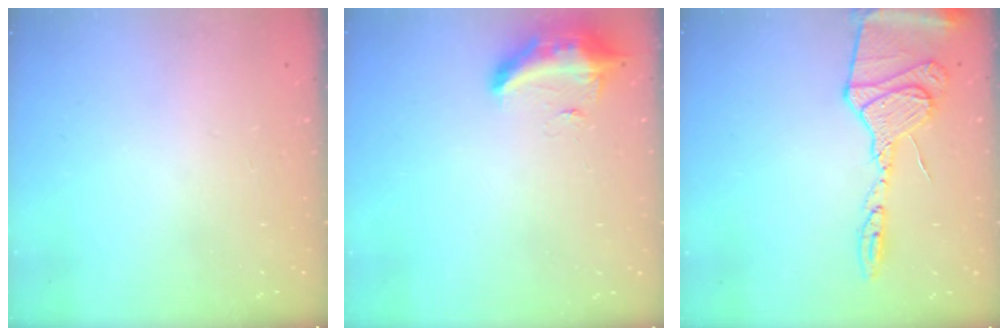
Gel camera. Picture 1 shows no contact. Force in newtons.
{"total": 19.4, "press": 12.3, "slide": 14.9}
{"total": 15.7, "press": 15.6, "slide": 1.2}